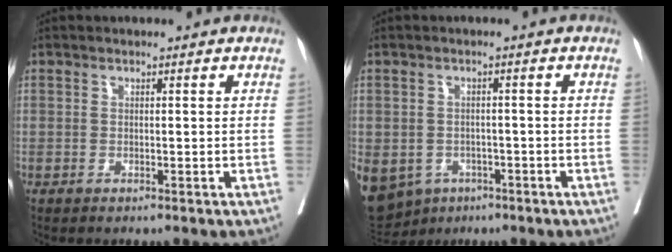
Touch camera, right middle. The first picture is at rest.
{"total": 17.9, "force": [-8.3, 14.2, 7.1], "torque": [-0.237, -0.010, -0.108]}